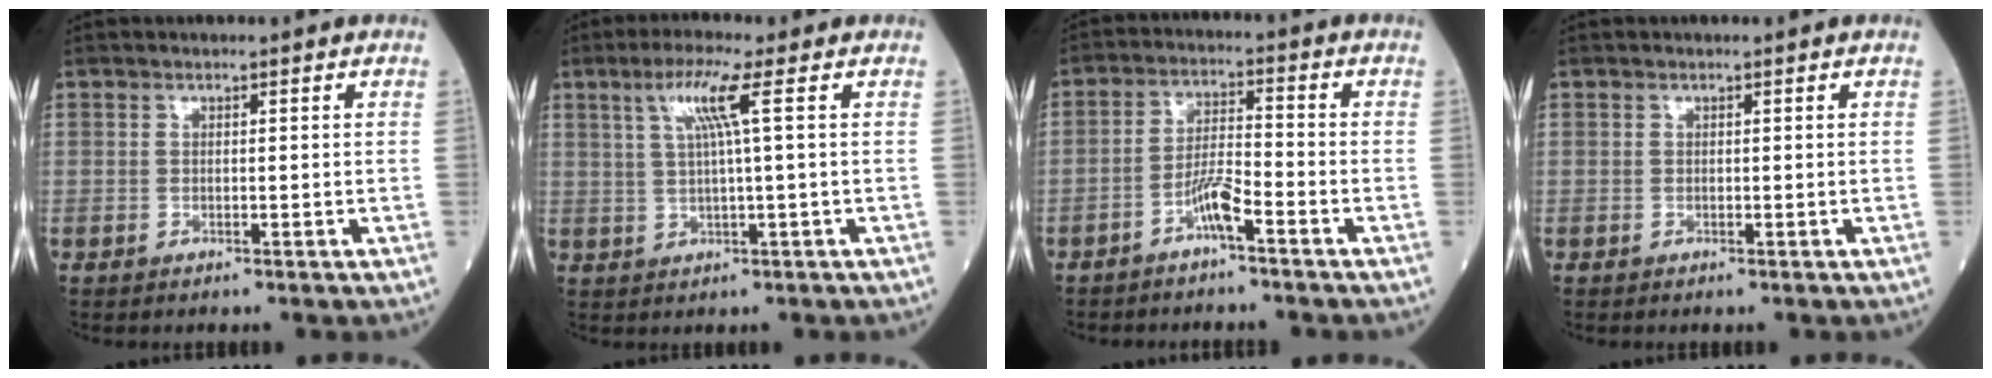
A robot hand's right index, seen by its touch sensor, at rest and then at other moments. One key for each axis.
{"total": 5.6, "fx": 2.0, "fy": -0.8, "fz": 5.2, "tx": -0.103, "ty": 0.008, "tz": 0.039}
{"total": 4.6, "fx": -2.9, "fy": 0.2, "fz": 3.5, "tx": -0.074, "ty": 0.006, "tz": -0.056}
{"total": 0.0}